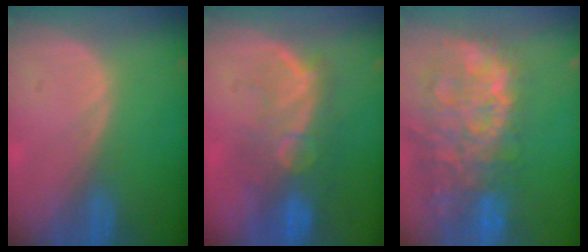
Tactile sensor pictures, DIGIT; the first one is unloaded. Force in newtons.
{"total": 9.7, "press": 8.7, "slide": 4.3}
{"total": 14.3, "press": 11.6, "slide": 8.3}